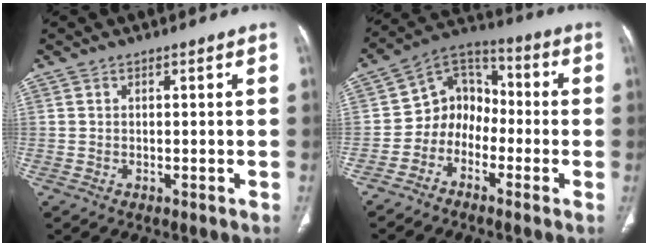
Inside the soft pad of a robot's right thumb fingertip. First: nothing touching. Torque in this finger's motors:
{"motor_torque": [-0.42, 0.19, 0.13, -0.09, -0.06]}